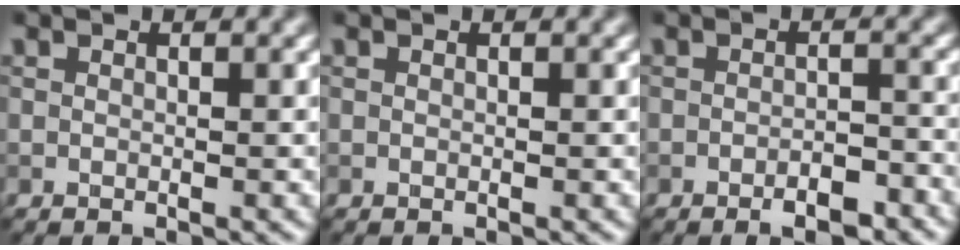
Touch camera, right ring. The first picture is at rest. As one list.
[{"total": 0.0}, {"total": 3.1, "force": [-2.0, 0.9, 2.2], "torque": [-0.032, 0.002, -0.029]}]